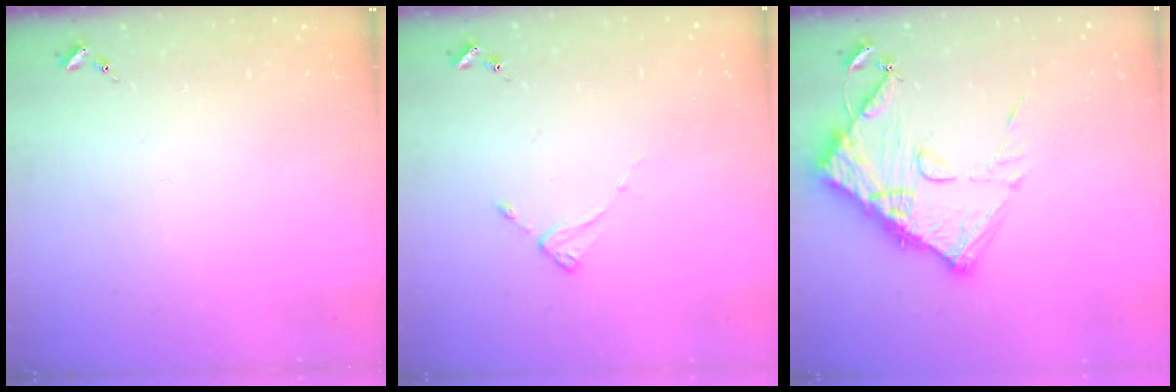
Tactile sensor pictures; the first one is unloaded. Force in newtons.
{"total": 2.6, "press": 2.6, "slide": 0.2}
{"total": 14.5, "press": 14.5, "slide": 1.4}